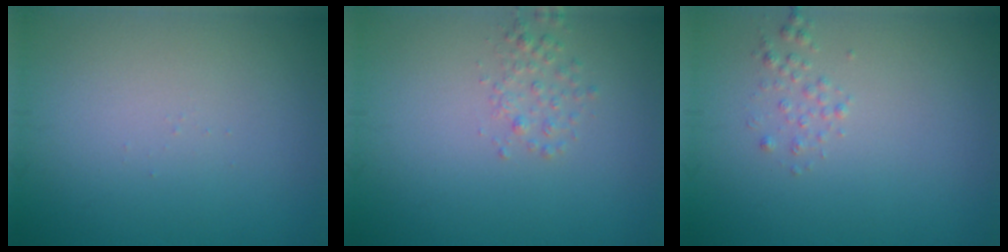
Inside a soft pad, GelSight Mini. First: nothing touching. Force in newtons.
{"total": 1.4, "press": 1.4, "slide": 0.1}
{"total": 0.9, "press": 0.9, "slide": 0.1}